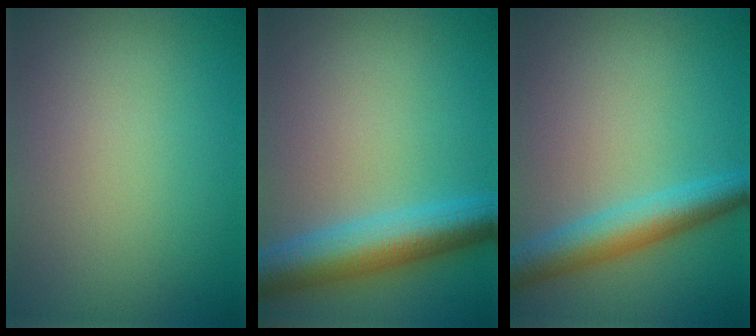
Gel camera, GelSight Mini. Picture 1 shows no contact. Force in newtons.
{"total": 6.7, "press": 6.7, "slide": 0.1}
{"total": 4.8, "press": 4.8, "slide": 0.0}